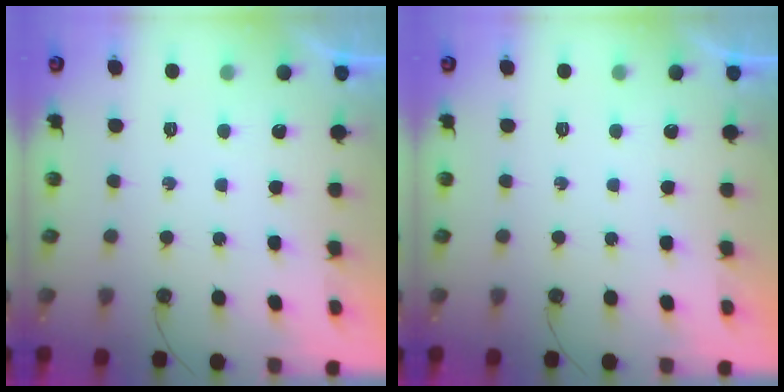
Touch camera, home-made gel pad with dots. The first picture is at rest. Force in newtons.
{"total": 0.0}